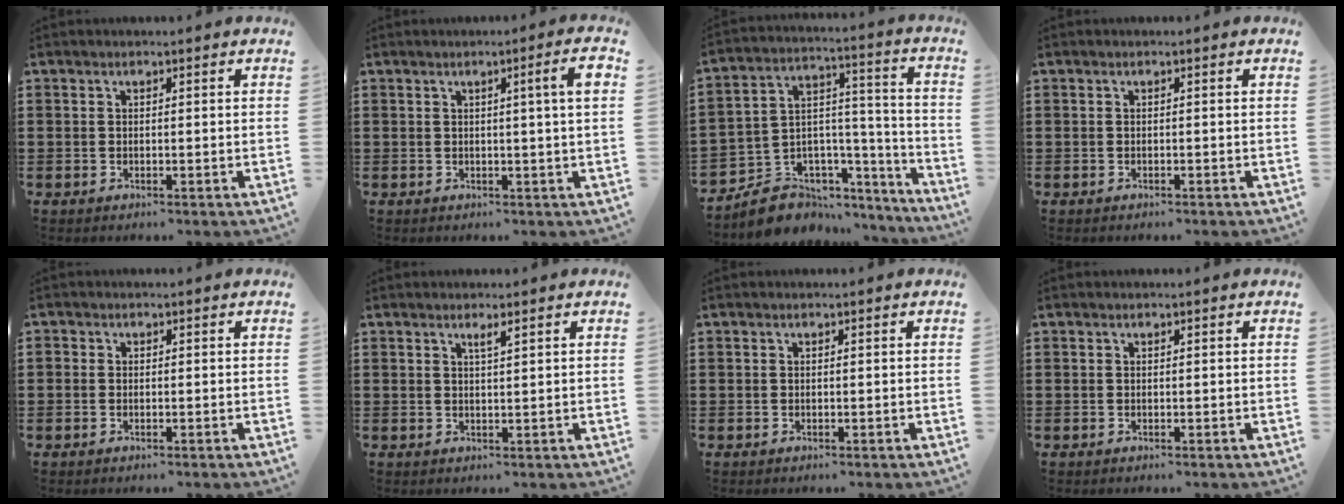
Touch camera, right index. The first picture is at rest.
{"total": 4.2, "force": [0.9, -0.3, 4.1], "torque": [-0.068, -0.007, 0.010]}
{"total": 6.3, "force": [-4.6, 4.3, 0.1], "torque": [-0.021, -0.007, -0.081]}
{"total": 0.0}
{"total": 0.6, "force": [-0.3, 0.5, 0.1], "torque": [-0.002, 0.003, -0.007]}
{"total": 1.4, "force": [0.9, 0.0, 1.1], "torque": [-0.021, 0.000, 0.015]}
{"total": 0.0}
{"total": 0.0}